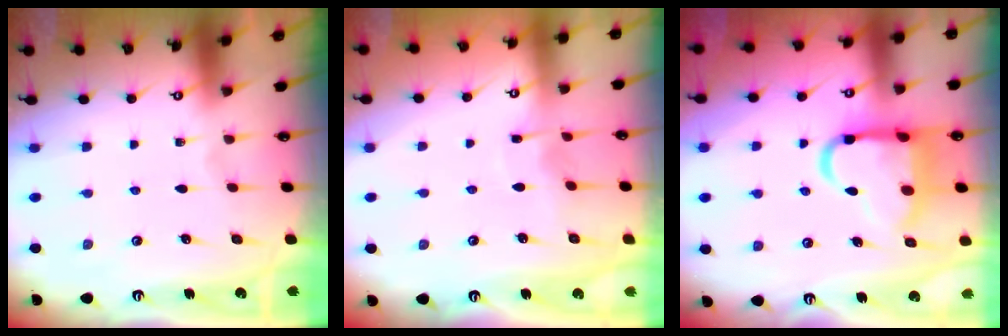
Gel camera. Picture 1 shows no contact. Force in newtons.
{"total": 2.9, "press": 2.9, "slide": 0.2}
{"total": 14.8, "press": 14.7, "slide": 1.7}